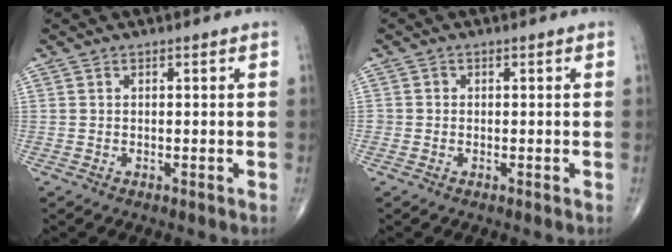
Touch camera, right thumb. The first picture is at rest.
{"total": 0.9, "force": [-0.2, 0.9, 0.1], "torque": [0.005, 0.005, -0.005]}